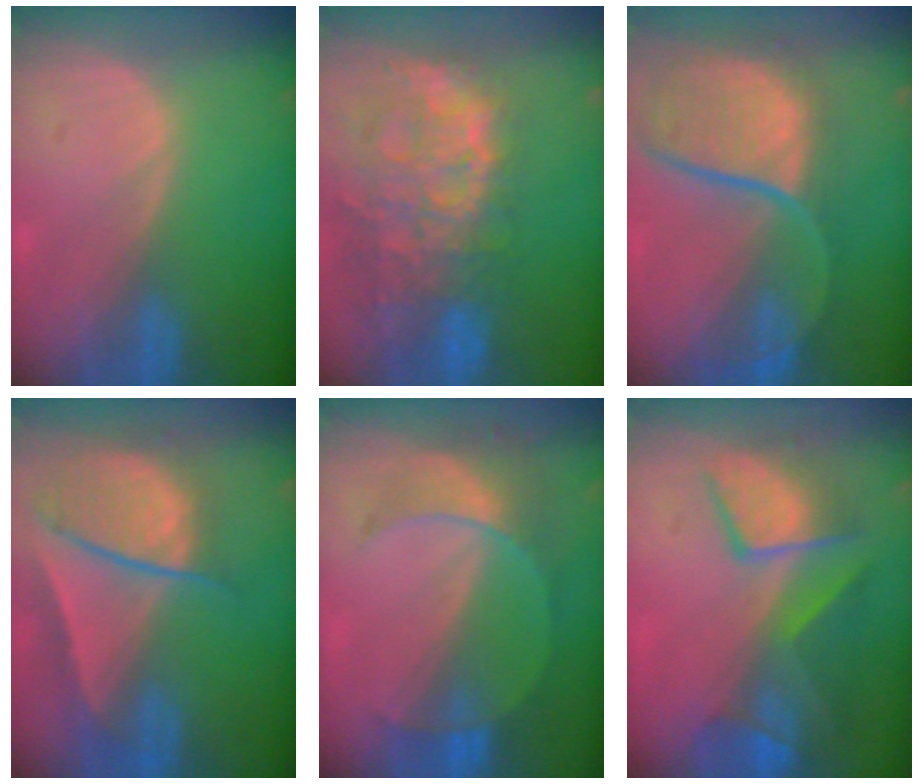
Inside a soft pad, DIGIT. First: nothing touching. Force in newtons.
{"total": 13.8, "press": 11.2, "slide": 8.0}
{"total": 12.1, "press": 9.8, "slide": 7.1}
{"total": 9.5, "press": 8.1, "slide": 4.9}
{"total": 7.6, "press": 6.7, "slide": 3.6}
{"total": 9.4, "press": 8.6, "slide": 3.8}